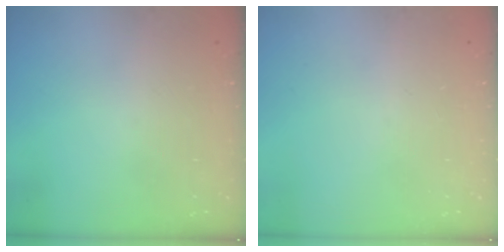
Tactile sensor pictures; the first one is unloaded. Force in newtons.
{"total": 0.0}